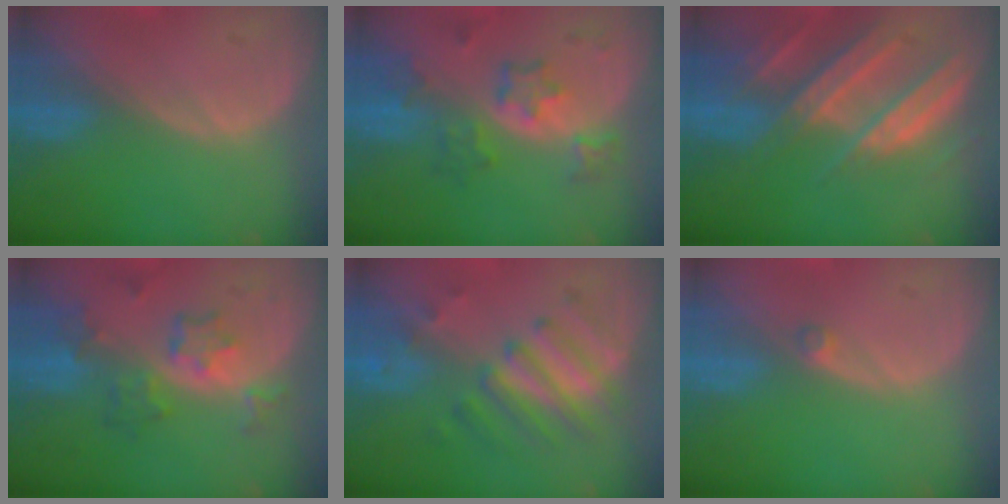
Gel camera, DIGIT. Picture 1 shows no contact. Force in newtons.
{"total": 6.0, "press": 6.0, "slide": 0.4}
{"total": 10.1, "press": 9.0, "slide": 4.7}
{"total": 7.3, "press": 6.5, "slide": 3.5}
{"total": 7.8, "press": 7.0, "slide": 3.5}
{"total": 1.1, "press": 1.0, "slide": 0.6}